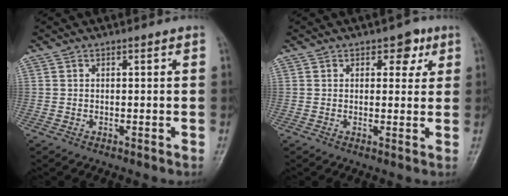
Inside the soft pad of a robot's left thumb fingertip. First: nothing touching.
{"total": 4.0, "force": [2.0, 2.7, 2.2], "torque": [0.000, -0.006, 0.022]}